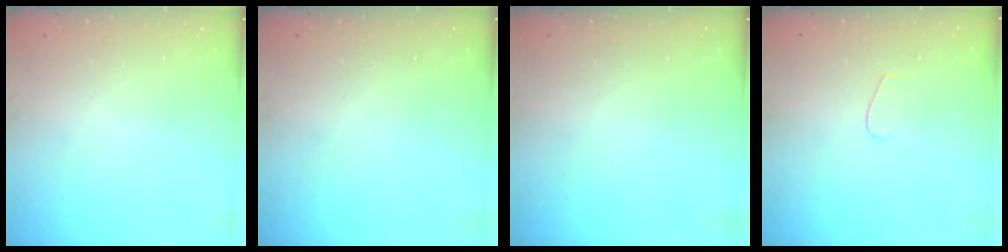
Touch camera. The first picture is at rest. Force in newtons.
{"total": 0.0}
{"total": 0.0}
{"total": 3.4, "press": 3.4, "slide": 0.3}